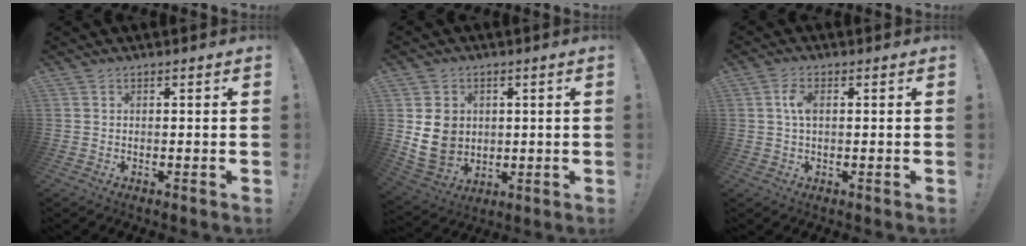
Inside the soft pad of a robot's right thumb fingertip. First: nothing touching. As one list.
[{"total": 9.8, "force": [2.1, 8.6, 4.2], "torque": [-0.071, -0.005, 0.044]}, {"total": 4.3, "force": [0.7, 2.2, 3.7], "torque": [-0.068, 0.002, 0.008]}]